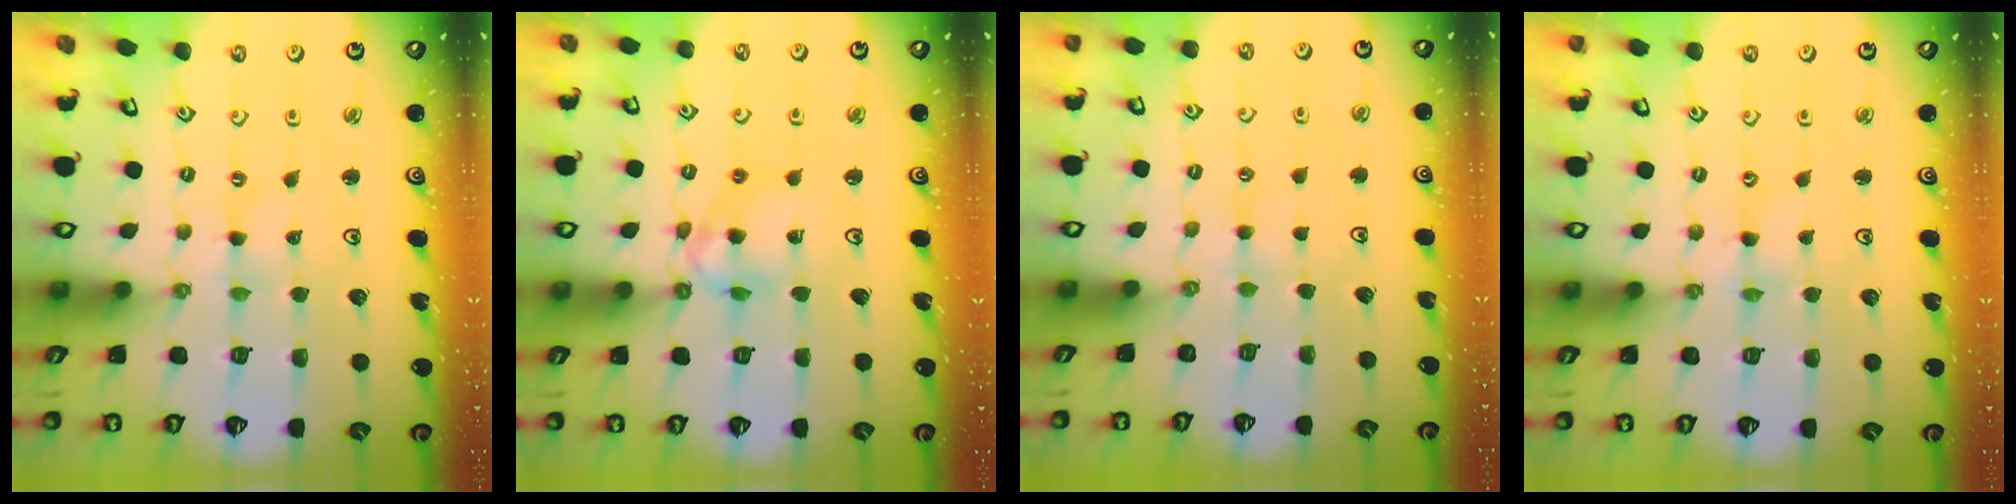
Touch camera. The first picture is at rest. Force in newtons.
{"total": 10.8, "press": 10.7, "slide": 1.3}
{"total": 2.2, "press": 2.2, "slide": 0.5}
{"total": 1.1, "press": 1.1, "slide": 0.1}